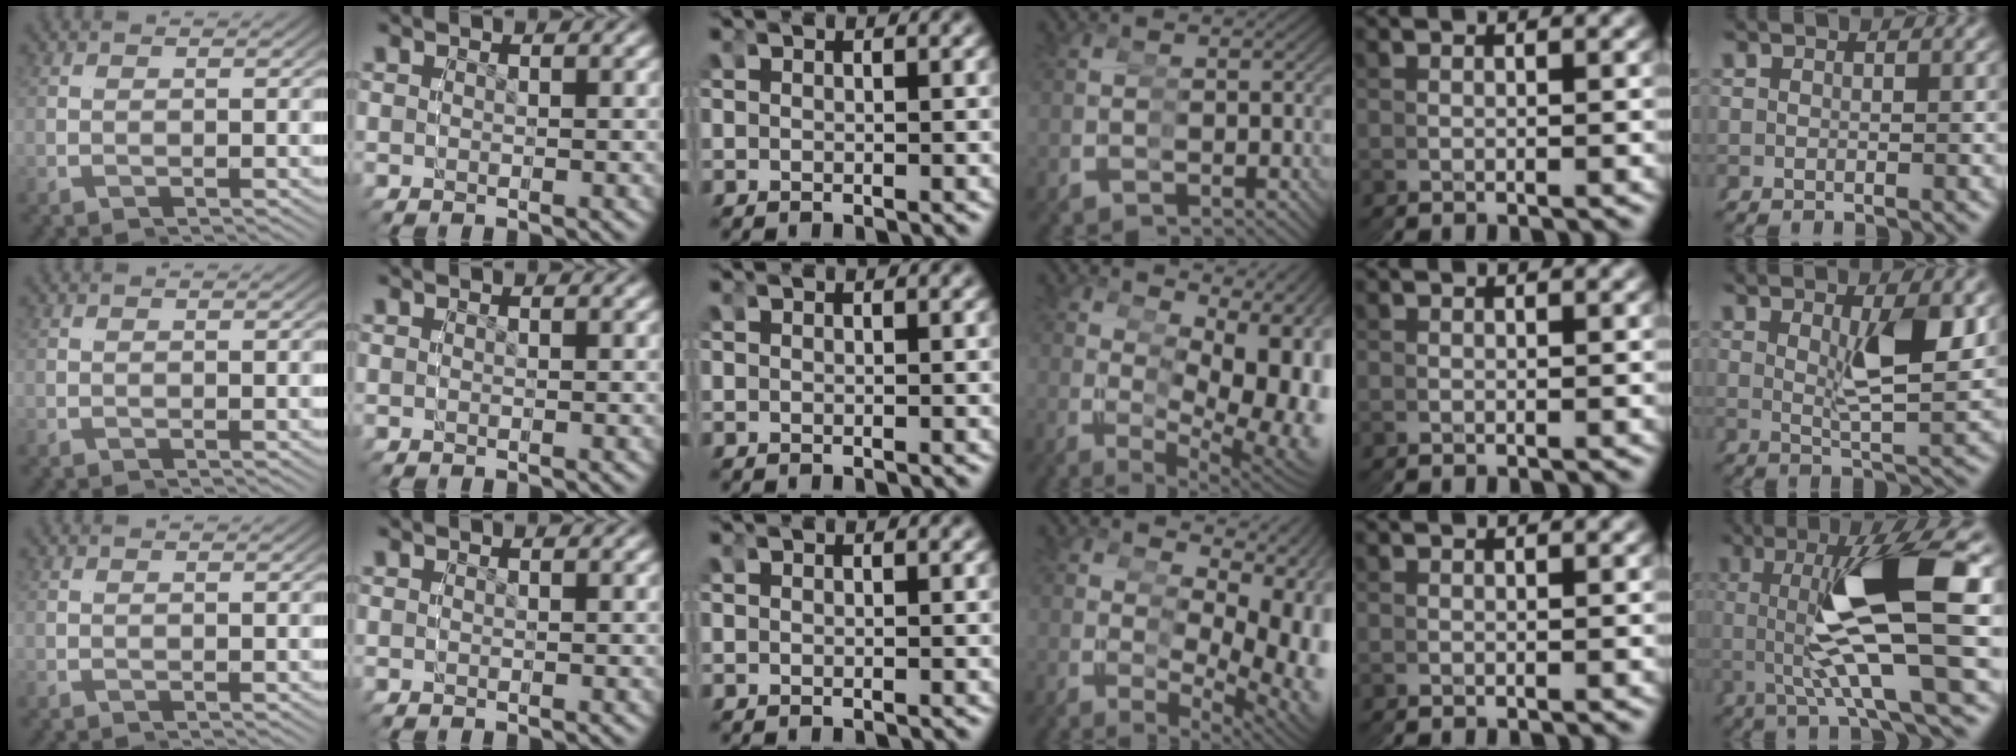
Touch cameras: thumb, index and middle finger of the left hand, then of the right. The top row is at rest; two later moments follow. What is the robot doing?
{"motion": "grasp_and_lifting", "object": "legos"}